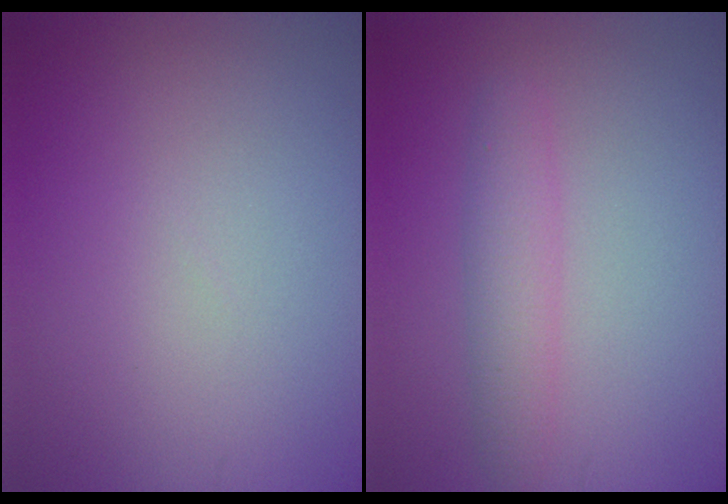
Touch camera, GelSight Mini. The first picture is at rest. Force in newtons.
{"total": 2.7, "press": 2.7, "slide": 0.2}